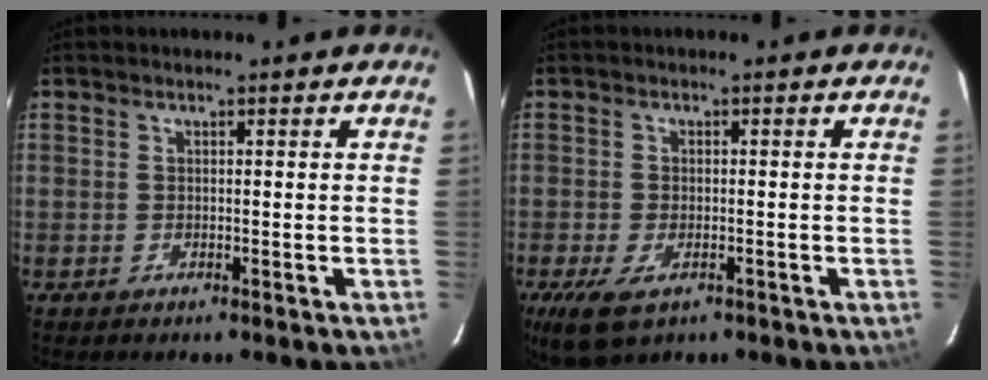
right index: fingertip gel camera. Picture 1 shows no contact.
{"total": 7.1, "force": [-3.7, 3.6, 4.8], "torque": [-0.111, -0.025, -0.065]}